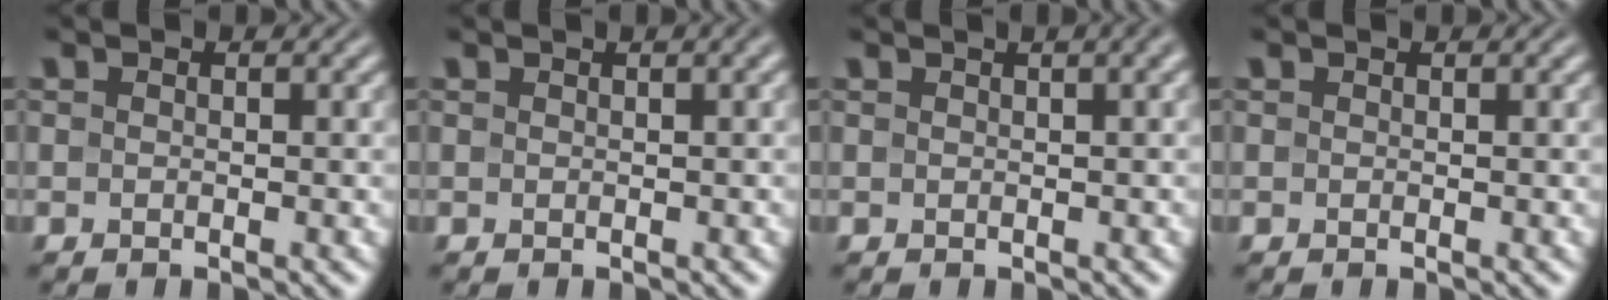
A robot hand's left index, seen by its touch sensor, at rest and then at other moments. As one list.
[{"total": 2.8, "force": [1.4, 1.0, 2.1], "torque": [-0.015, 0.010, 0.009]}, {"total": 6.0, "force": [3.0, 2.8, 4.4], "torque": [-0.028, 0.046, 0.008]}, {"total": 0.0}]